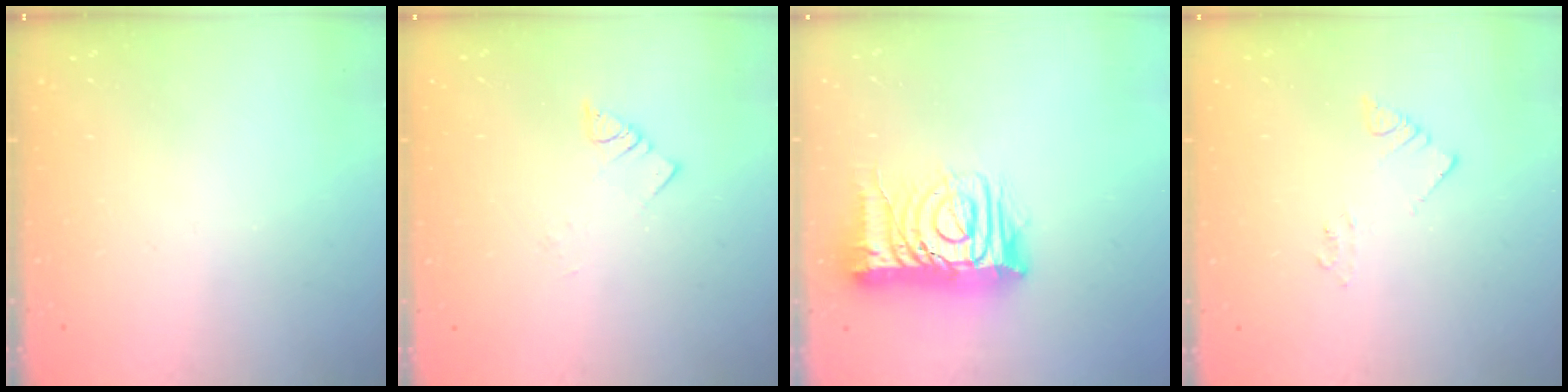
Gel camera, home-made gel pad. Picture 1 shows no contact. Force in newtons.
{"total": 2.8, "press": 2.8, "slide": 0.3}
{"total": 13.2, "press": 13.1, "slide": 1.8}
{"total": 2.2, "press": 2.2, "slide": 0.1}